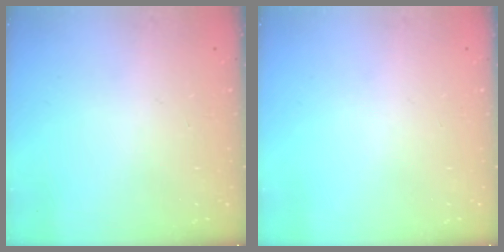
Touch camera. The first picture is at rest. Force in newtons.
{"total": 0.0}